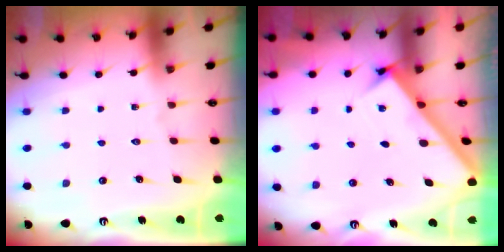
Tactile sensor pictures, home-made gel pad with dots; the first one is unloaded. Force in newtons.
{"total": 2.6, "press": 2.6, "slide": 0.3}